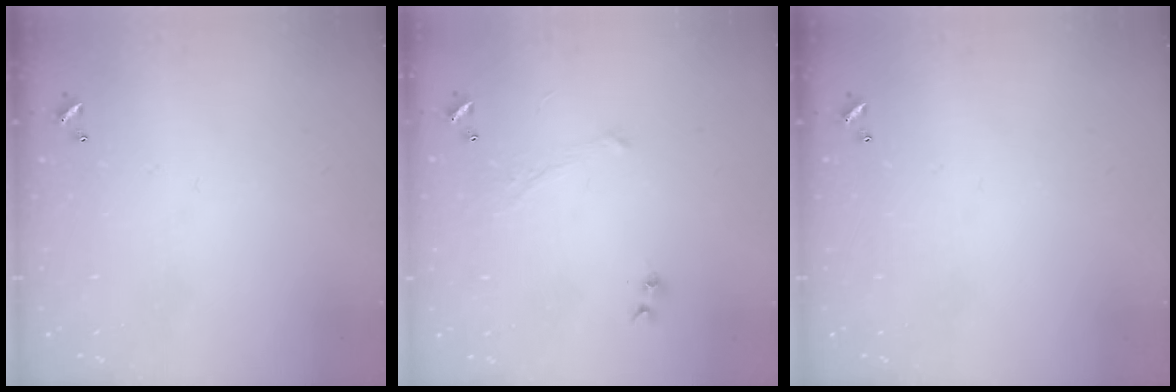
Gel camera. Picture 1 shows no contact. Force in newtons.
{"total": 2.4, "press": 2.2, "slide": 0.9}
{"total": 0.0}